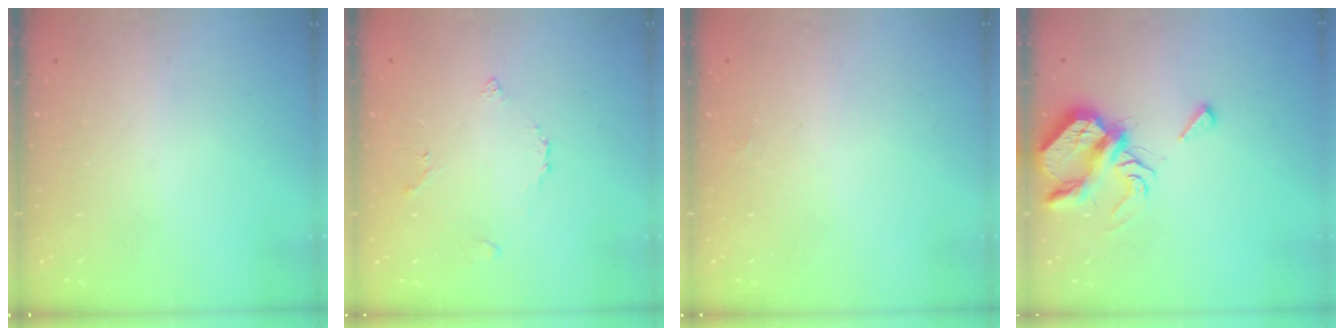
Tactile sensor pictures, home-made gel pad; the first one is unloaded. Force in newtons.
{"total": 3.6, "press": 3.5, "slide": 0.8}
{"total": 1.9, "press": 1.9, "slide": 0.3}
{"total": 7.5, "press": 7.5, "slide": 0.8}